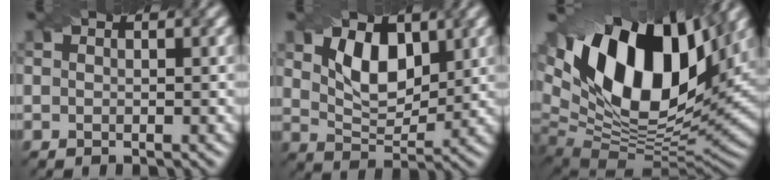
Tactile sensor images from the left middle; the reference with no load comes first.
{"total": 4.9, "force": [2.0, 2.8, 3.4], "torque": [-0.071, -0.006, 0.034]}
{"total": 18.7, "force": [7.2, 10.4, 13.8], "torque": [-0.254, 0.016, 0.124]}